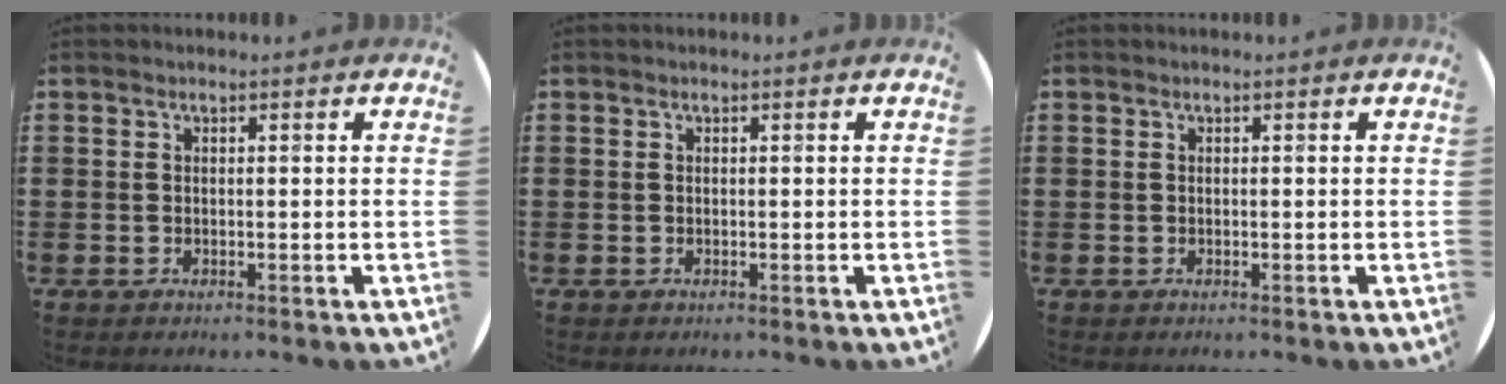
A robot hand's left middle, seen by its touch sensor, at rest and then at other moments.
{"total": 0.0}
{"total": 0.0}